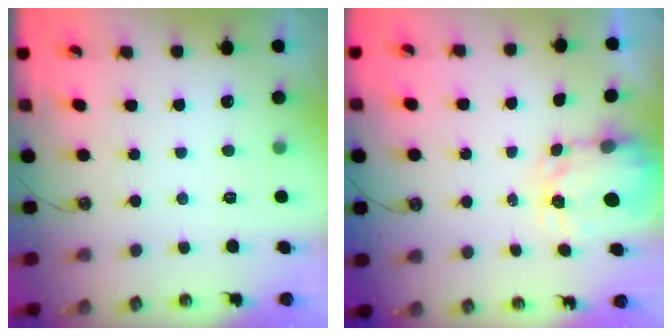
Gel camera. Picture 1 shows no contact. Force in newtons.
{"total": 3.4, "press": 3.4, "slide": 0.4}